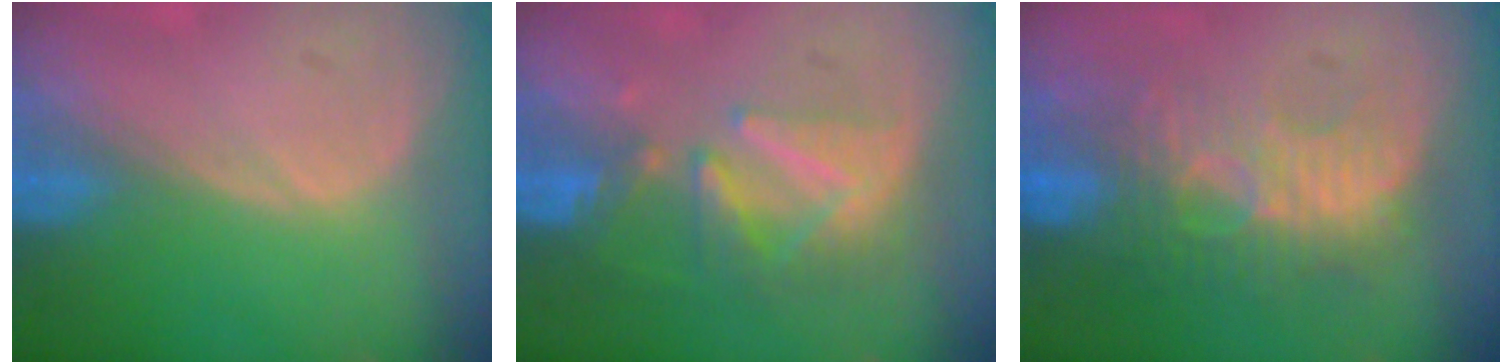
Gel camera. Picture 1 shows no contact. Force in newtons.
{"total": 8.2, "press": 7.4, "slide": 3.6}
{"total": 9.3, "press": 8.8, "slide": 3.1}